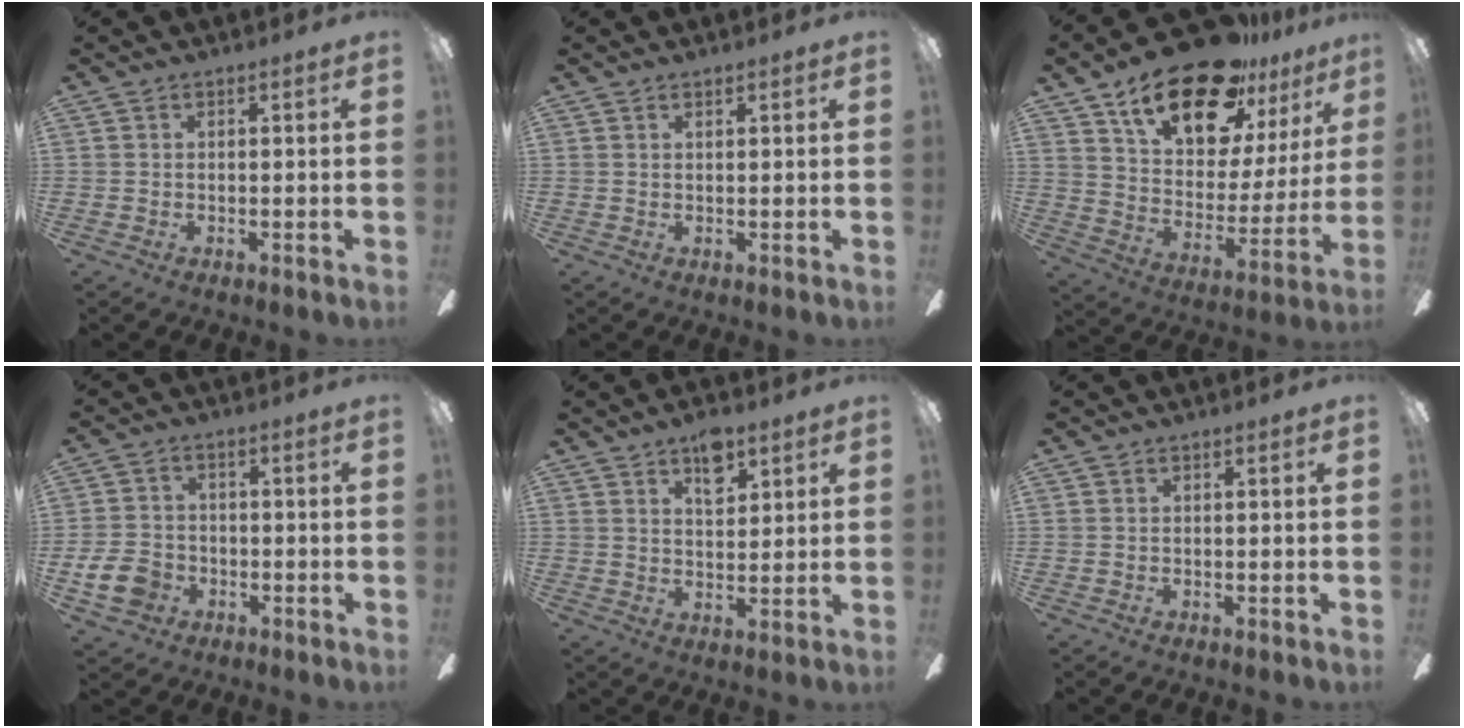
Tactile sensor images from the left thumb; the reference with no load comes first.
{"total": 0.6, "force": [0.5, 0.1, 0.2], "torque": [-0.005, 0.001, 0.010]}
{"total": 22.8, "force": [16.1, 9.9, 12.8], "torque": [-0.212, -0.099, 0.281]}
{"total": 8.1, "force": [-3.0, 6.3, 4.0], "torque": [-0.097, 0.017, -0.058]}
{"total": 7.3, "force": [4.8, 3.7, 4.1], "torque": [-0.052, -0.018, 0.082]}
{"total": 0.0}